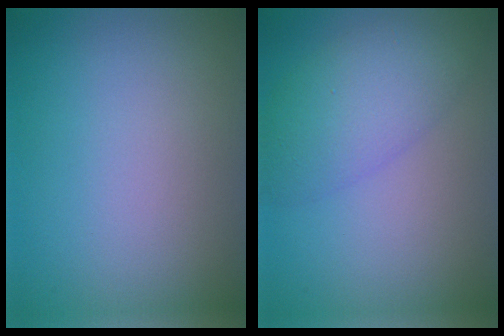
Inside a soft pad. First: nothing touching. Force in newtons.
{"total": 4.6, "press": 4.6, "slide": 0.4}